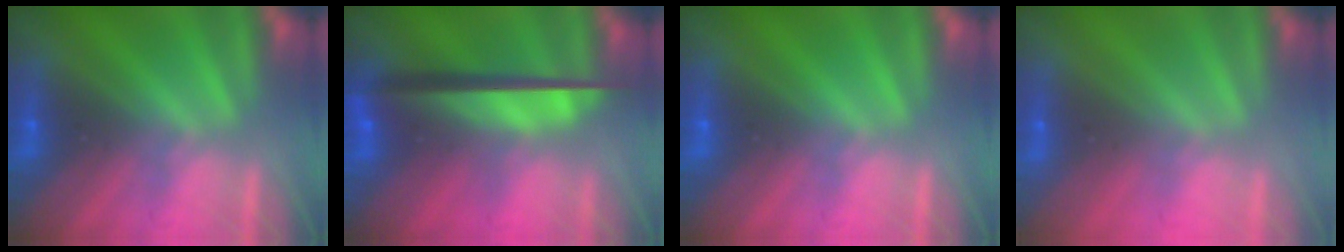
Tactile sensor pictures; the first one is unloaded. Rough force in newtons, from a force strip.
{"total": 9.3}
{"total": 0.0}
{"total": 2.8}